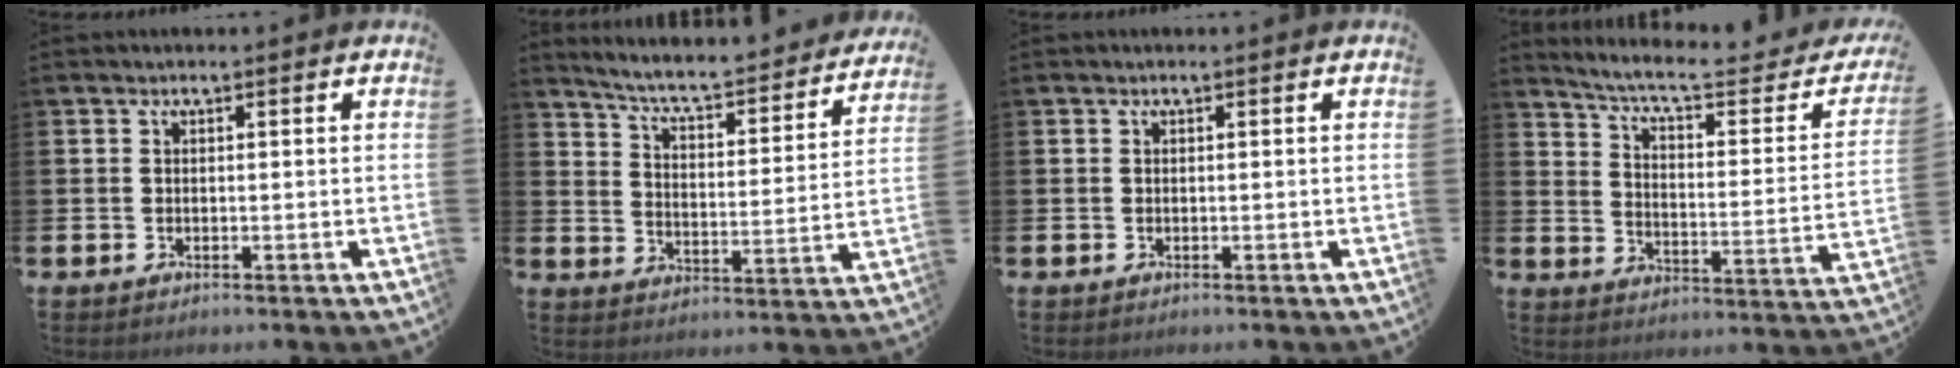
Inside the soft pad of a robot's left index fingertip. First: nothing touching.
{"total": 5.9, "force": [5.4, 0.7, 2.3], "torque": [-0.074, -0.045, 0.085]}
{"total": 0.0}
{"total": 6.7, "force": [5.6, 1.3, 3.4], "torque": [-0.088, -0.044, 0.087]}